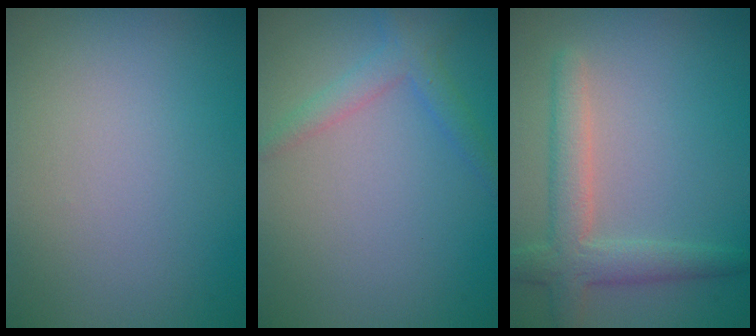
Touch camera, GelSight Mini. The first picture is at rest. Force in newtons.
{"total": 2.0, "press": 2.0, "slide": 0.1}
{"total": 3.8, "press": 3.8, "slide": 0.4}